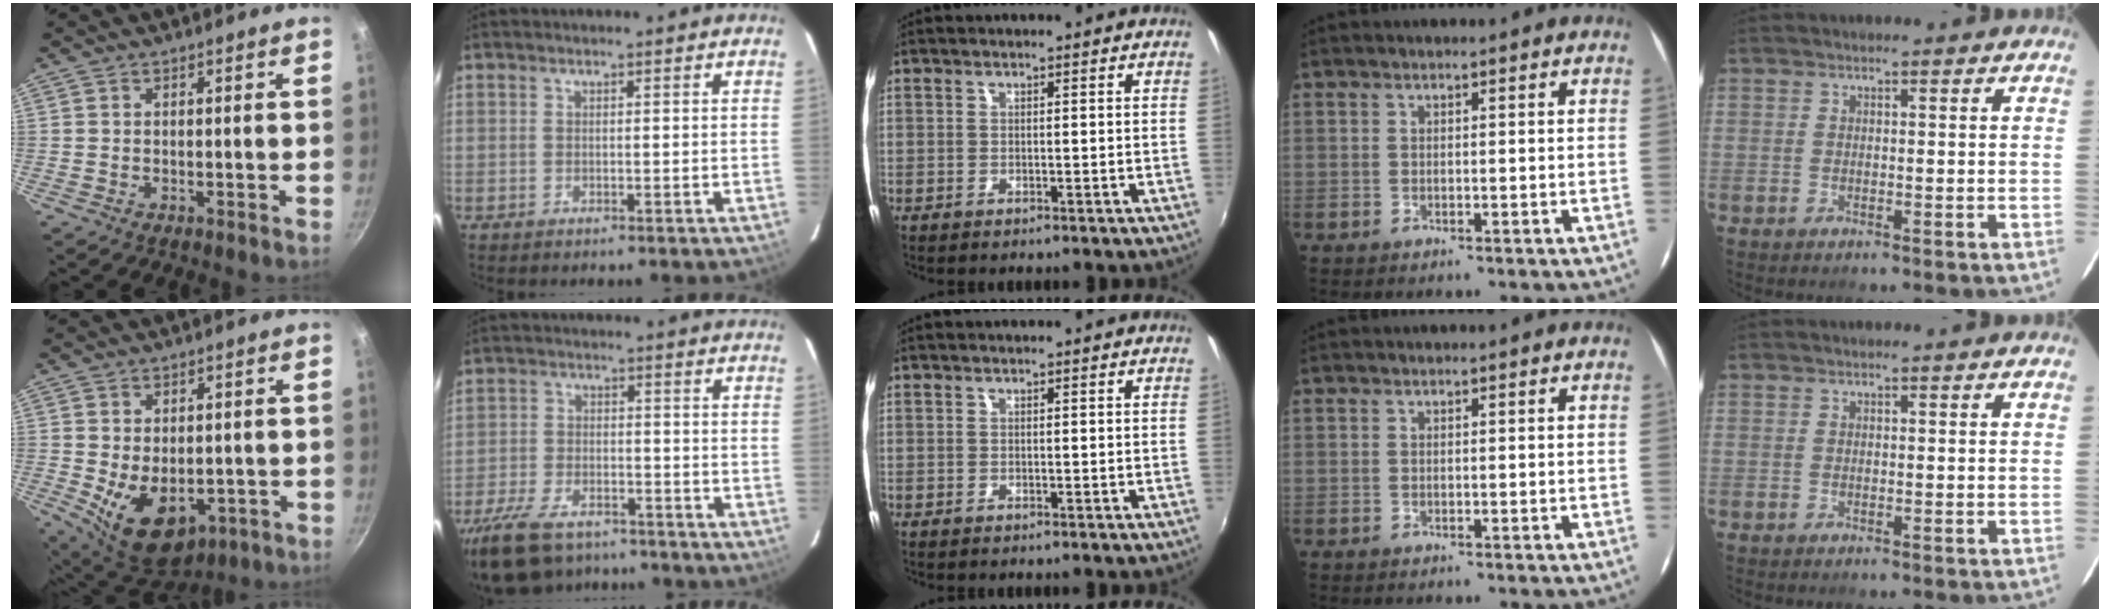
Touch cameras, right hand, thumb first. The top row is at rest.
{"thumb": {"total": 12.3, "force": [-2.6, 8.0, 9.0], "torque": [-0.114, -0.015, -0.014]}, "index": {"total": 16.1, "force": [-12.0, 7.8, 7.4], "torque": [-0.182, -0.013, -0.197]}}